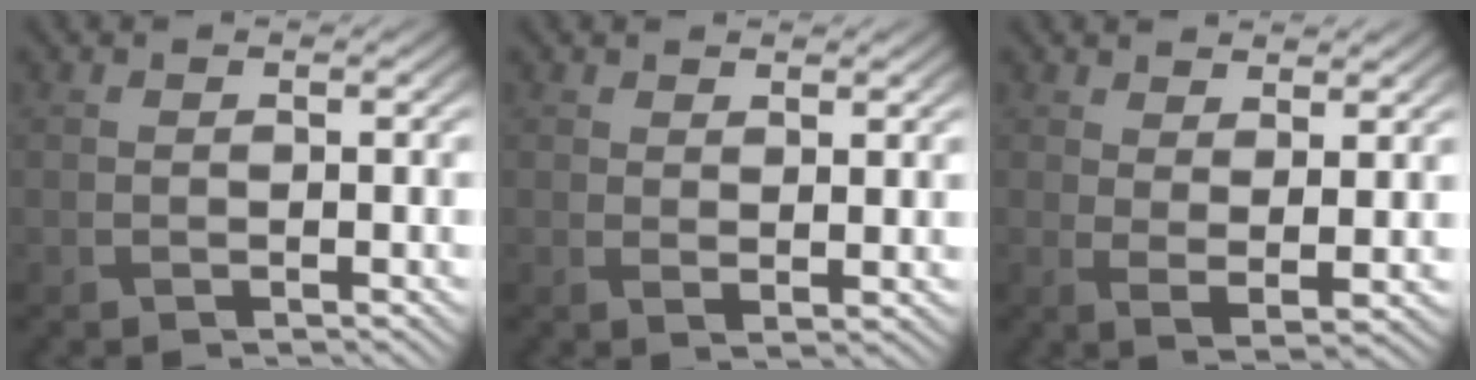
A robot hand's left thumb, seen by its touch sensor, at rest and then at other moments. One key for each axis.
{"total": 1.5, "fx": 1.5, "fy": -0.1, "fz": 0.5, "tx": -0.015, "ty": 0.002, "tz": 0.023}
{"total": 3.0, "fx": 2.4, "fy": 0.3, "fz": 1.8, "tx": -0.041, "ty": -0.006, "tz": 0.043}